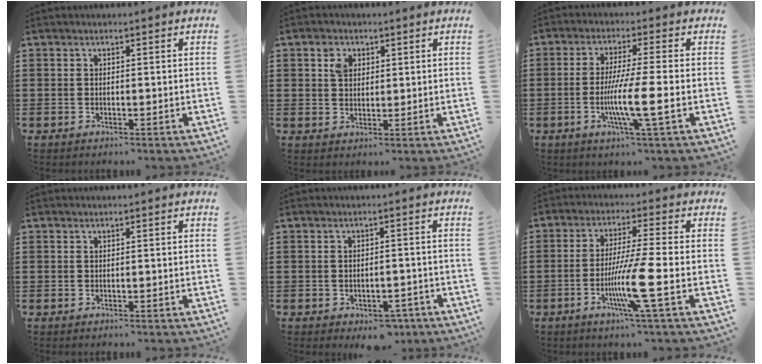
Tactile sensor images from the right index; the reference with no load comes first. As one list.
[{"total": 3.0, "force": [1.3, 2.3, 1.4], "torque": [-0.036, 0.009, 0.024]}, {"total": 8.4, "force": [-2.0, 0.0, 8.2], "torque": [-0.152, -0.017, -0.038]}, {"total": 0.0}, {"total": 2.4, "force": [-1.4, 1.7, 1.1], "torque": [-0.025, 0.004, -0.028]}, {"total": 9.5, "force": [-3.2, -0.5, 8.9], "torque": [-0.177, -0.024, -0.062]}]